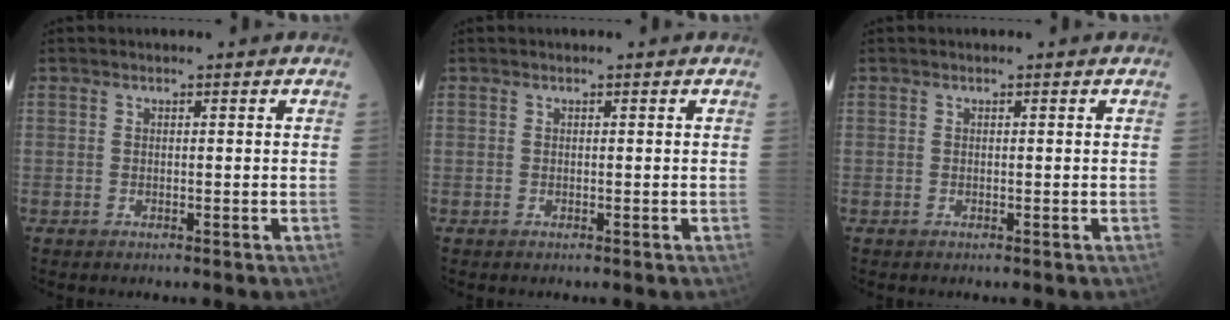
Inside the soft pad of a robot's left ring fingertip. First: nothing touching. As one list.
[{"total": 0.0}, {"total": 0.0}]